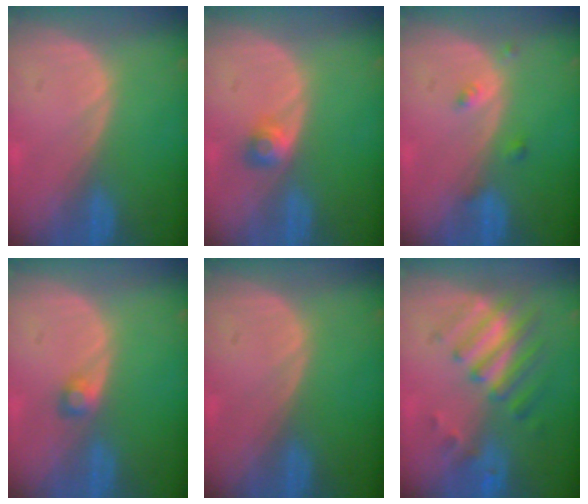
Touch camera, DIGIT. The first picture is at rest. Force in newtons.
{"total": 2.5, "press": 2.2, "slide": 1.2}
{"total": 1.8, "press": 1.8, "slide": 0.1}
{"total": 1.8, "press": 1.7, "slide": 0.3}
{"total": 0.0}
{"total": 8.0, "press": 7.2, "slide": 3.6}